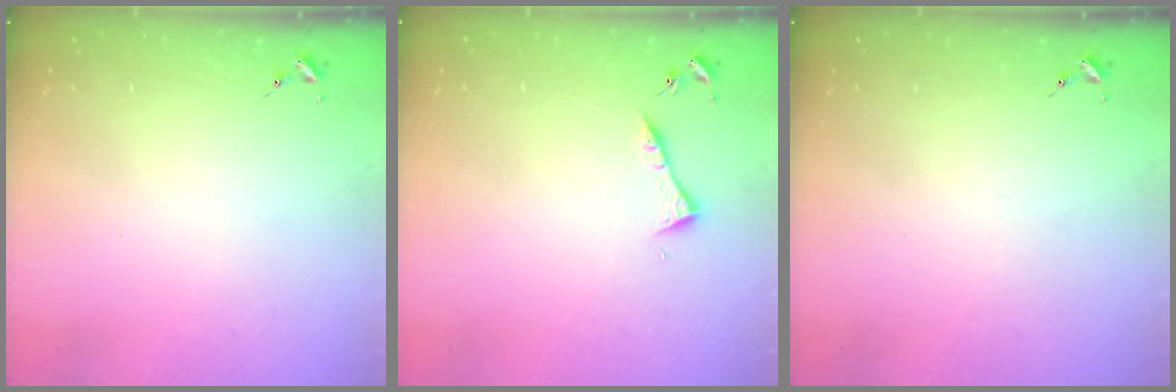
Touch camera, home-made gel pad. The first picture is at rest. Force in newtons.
{"total": 4.2, "press": 4.1, "slide": 0.5}
{"total": 0.0}